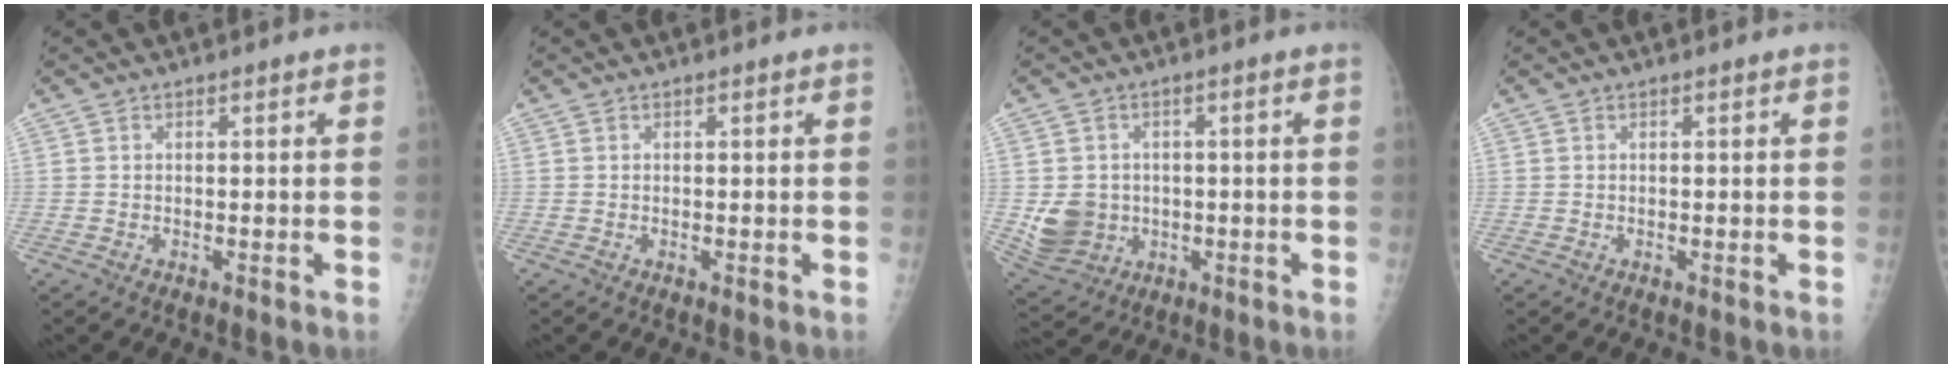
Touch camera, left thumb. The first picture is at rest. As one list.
[{"total": 0.0}, {"total": 7.6, "force": [-0.7, 6.8, 3.2], "torque": [-0.039, 0.003, 0.003]}, {"total": 0.0}]